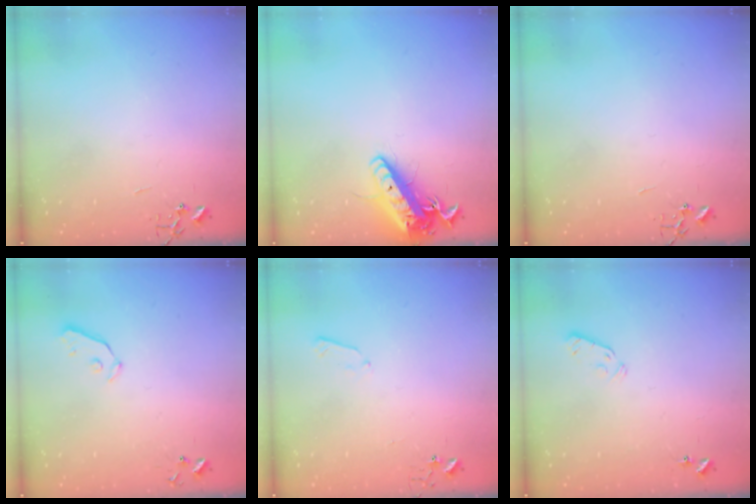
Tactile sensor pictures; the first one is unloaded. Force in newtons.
{"total": 16.0, "press": 15.7, "slide": 3.1}
{"total": 0.0}
{"total": 3.3, "press": 3.2, "slide": 0.5}
{"total": 3.7, "press": 3.6, "slide": 0.5}
{"total": 3.9, "press": 3.8, "slide": 0.7}